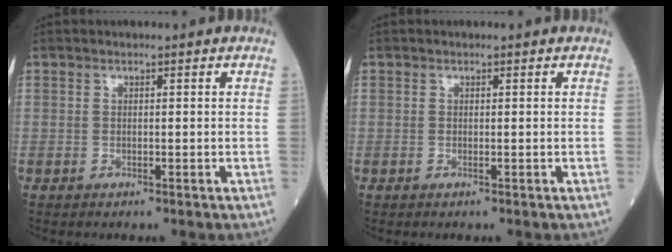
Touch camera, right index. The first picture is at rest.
{"total": 0.0}